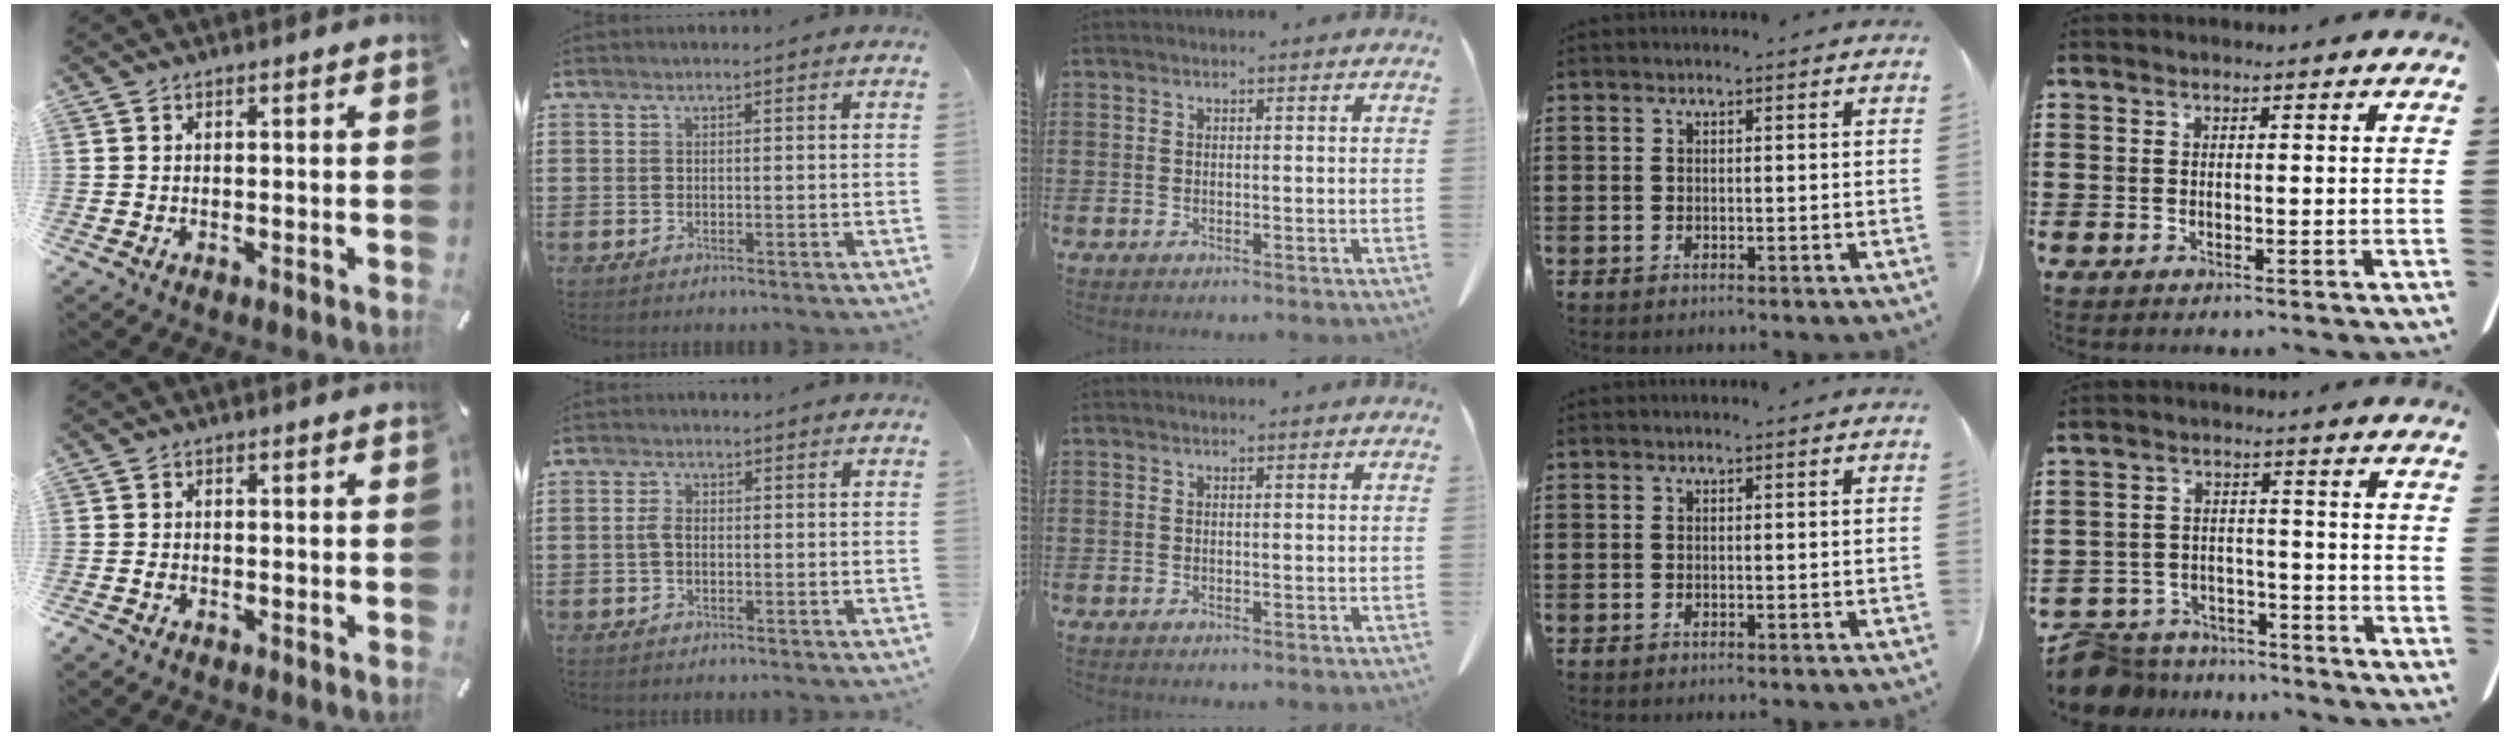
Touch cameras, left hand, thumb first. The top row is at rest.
{"thumb": {"total": 1.2, "force": [-0.8, 0.6, 0.6], "torque": [-0.012, 0.001, -0.016]}, "index": {"total": 2.1, "force": [-0.2, 1.0, 1.8], "torque": [-0.044, -0.002, -0.006]}, "little": {"total": 6.4, "force": [-6.2, 1.4, 0.6], "torque": [-0.026, 0.015, -0.128]}}